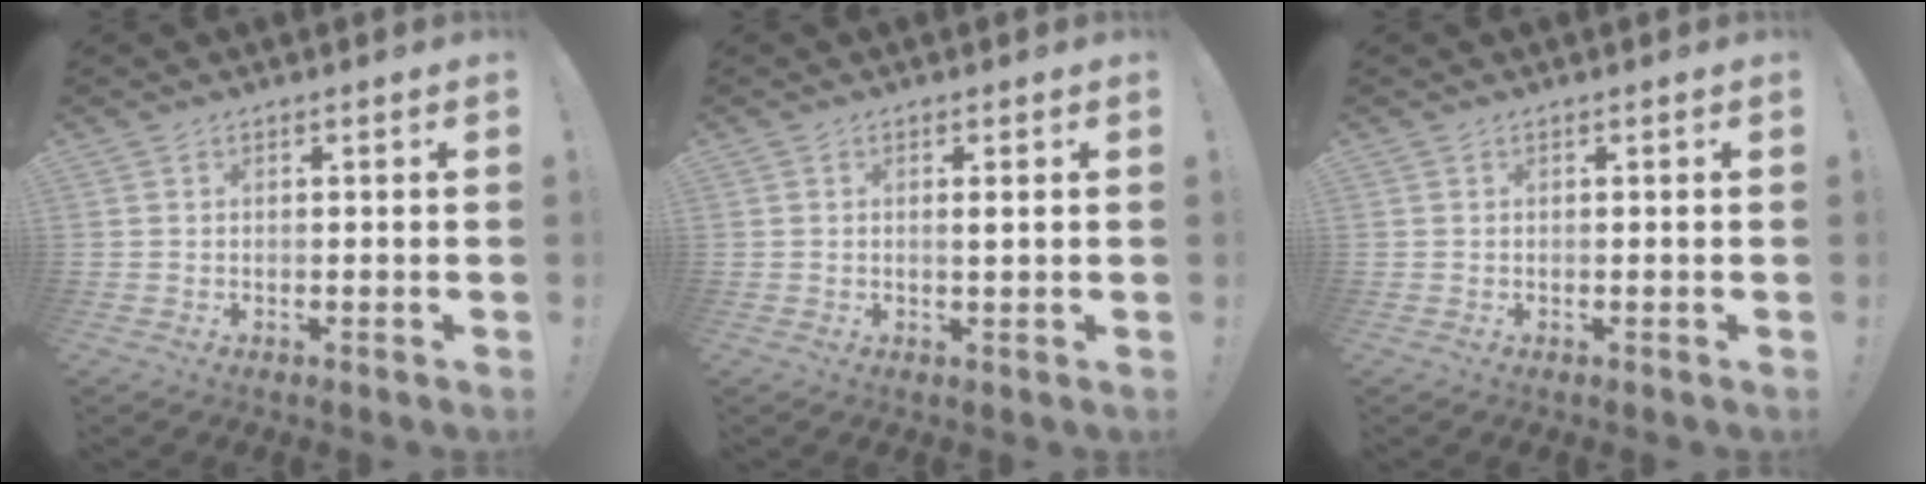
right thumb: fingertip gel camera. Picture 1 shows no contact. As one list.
[{"total": 1.5, "force": [0.4, 0.1, 1.5], "torque": [-0.019, -0.005, 0.002]}, {"total": 0.0}]